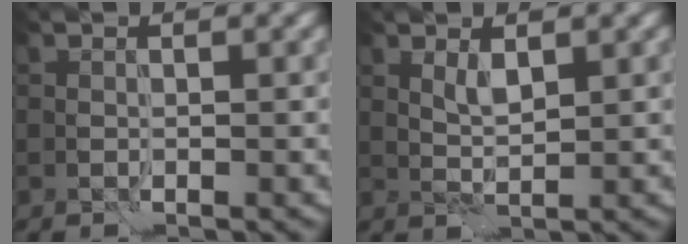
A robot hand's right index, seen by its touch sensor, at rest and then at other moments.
{"total": 1.6, "force": [1.2, 0.4, 1.0], "torque": [-0.024, -0.004, 0.023]}